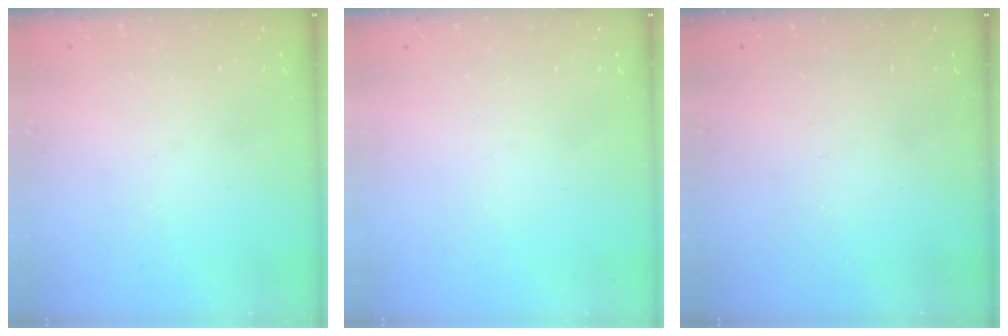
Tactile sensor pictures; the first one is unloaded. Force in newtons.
{"total": 0.0}
{"total": 0.0}